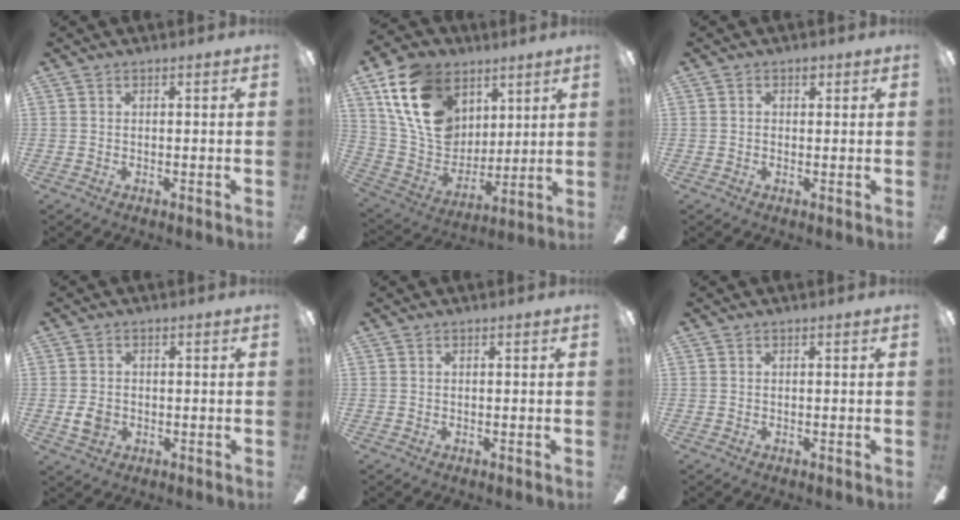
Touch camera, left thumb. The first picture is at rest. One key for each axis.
{"total": 21.0, "fx": 9.6, "fy": 15.1, "fz": 11.0, "tx": -0.227, "ty": -0.029, "tz": 0.181}
{"total": 1.8, "fx": 0.4, "fy": 1.4, "fz": 1.1, "tx": -0.007, "ty": 0.002, "tz": 0.002}
{"total": 4.4, "fx": -0.6, "fy": 3.6, "fz": 2.4, "tx": -0.039, "ty": 0.005, "tz": -0.010}
{"total": 0.0}
{"total": 0.0}